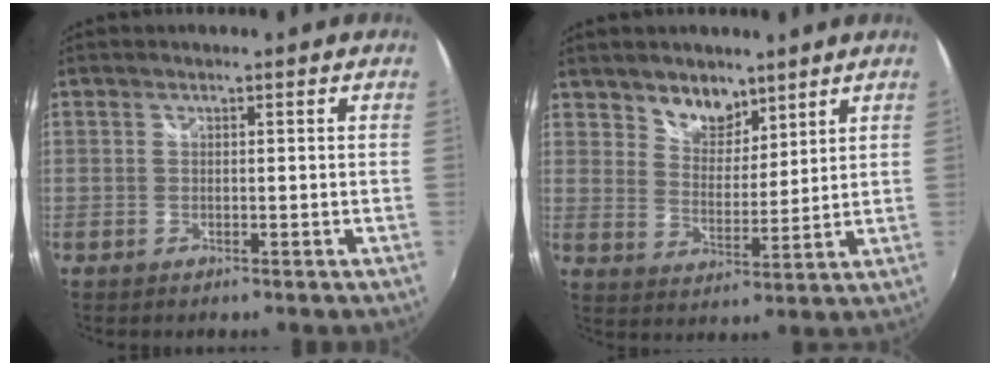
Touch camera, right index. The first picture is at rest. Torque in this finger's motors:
{"motor_torque": [-0.03, 0.33, 0.06, 0.04]}